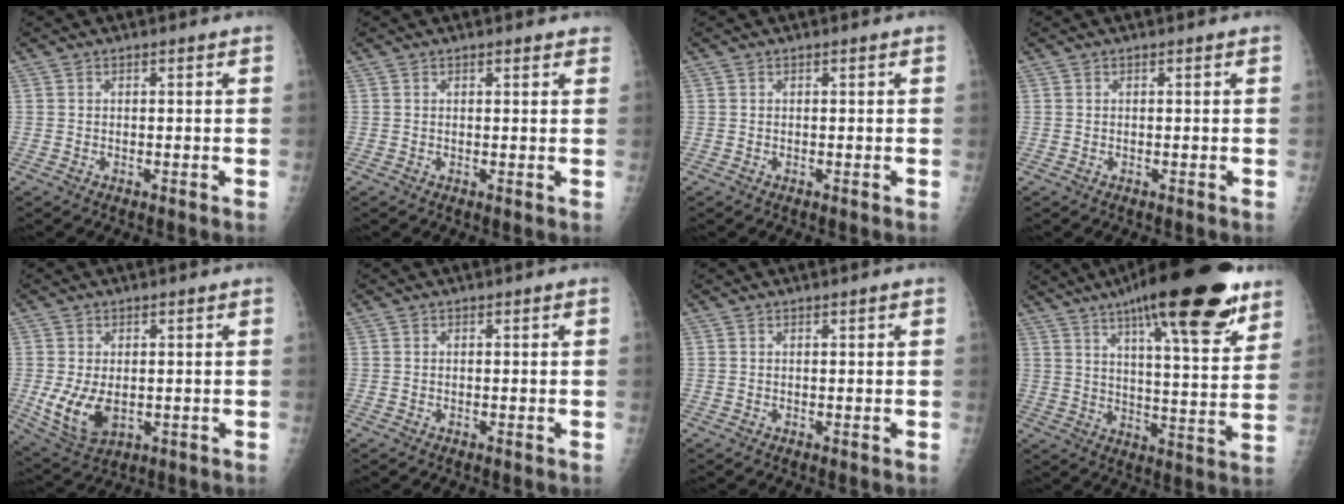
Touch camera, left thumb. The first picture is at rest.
{"total": 1.6, "force": [1.3, 0.6, 0.9], "torque": [-0.005, -0.002, 0.014]}
{"total": 0.0}
{"total": 0.0}
{"total": 8.1, "force": [-0.8, 5.0, 6.3], "torque": [-0.117, -0.017, 0.001]}
{"total": 0.0}
{"total": 0.7, "force": [0.4, 0.0, 0.6], "torque": [-0.009, 0.002, 0.005]}
{"total": 25.4, "force": [16.0, 6.1, 18.7], "torque": [-0.260, -0.039, 0.237]}